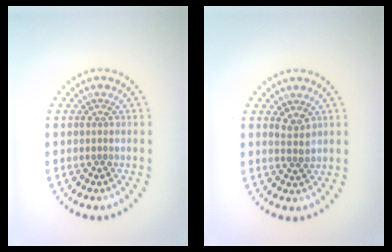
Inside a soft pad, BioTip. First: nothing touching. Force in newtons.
{"total": 1.3, "press": 1.2, "slide": 0.6}